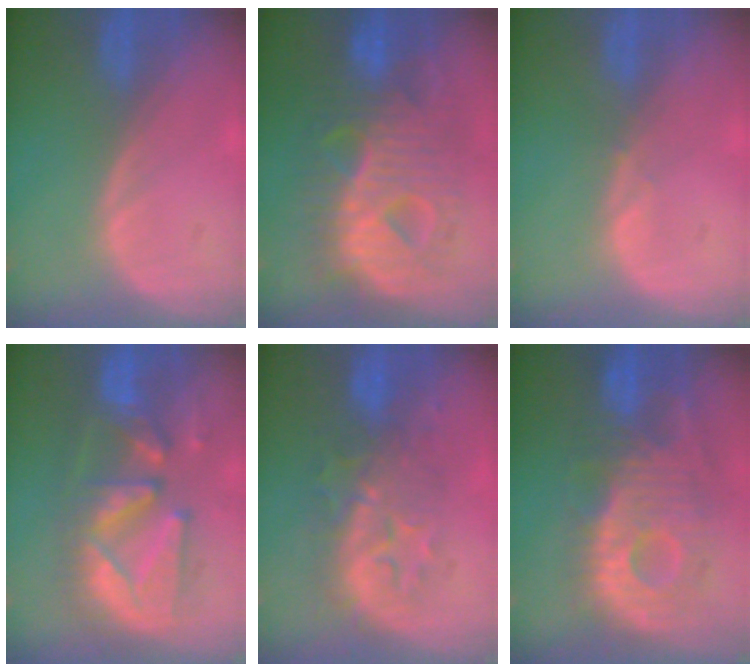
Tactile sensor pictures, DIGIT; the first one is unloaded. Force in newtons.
{"total": 12.6, "press": 12.6, "slide": 1.2}
{"total": 0.5, "press": 0.5, "slide": 0.2}
{"total": 11.2, "press": 10.7, "slide": 3.2}
{"total": 8.4, "press": 8.3, "slide": 1.3}
{"total": 11.9, "press": 10.7, "slide": 5.2}